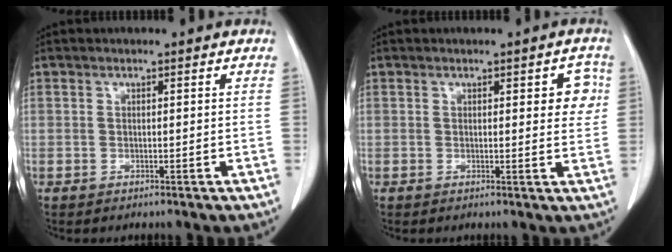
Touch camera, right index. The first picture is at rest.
{"total": 3.8, "force": [1.2, 1.4, 3.3], "torque": [-0.026, 0.004, 0.013]}